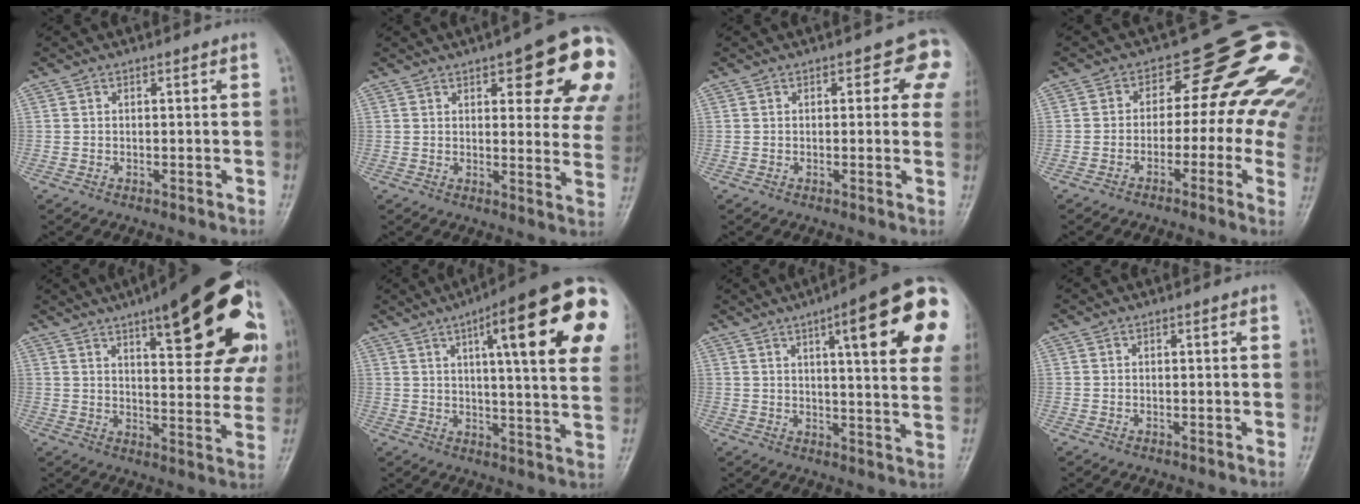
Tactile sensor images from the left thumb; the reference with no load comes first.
{"total": 18.9, "force": [8.1, 6.1, 16.0], "torque": [-0.164, -0.025, 0.094]}
{"total": 5.3, "force": [2.1, 3.1, 3.7], "torque": [0.007, -0.001, 0.012]}
{"total": 15.6, "force": [0.4, 9.4, 12.4], "torque": [-0.107, 0.039, -0.007]}
{"total": 27.9, "force": [12.5, 8.9, 23.3], "torque": [-0.259, -0.004, 0.172]}
{"total": 24.5, "force": [8.7, 4.7, 22.4], "torque": [-0.263, -0.004, 0.112]}
{"total": 21.4, "force": [7.9, 4.4, 19.4], "torque": [-0.224, -0.011, 0.097]}
{"total": 0.0}